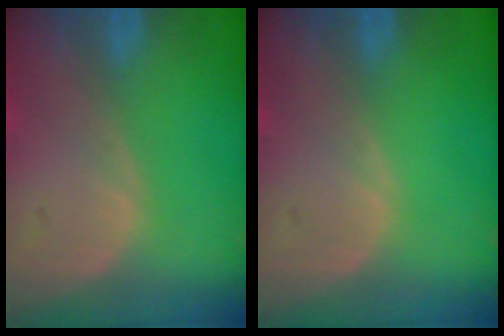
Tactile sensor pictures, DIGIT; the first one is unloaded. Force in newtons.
{"total": 0.0}